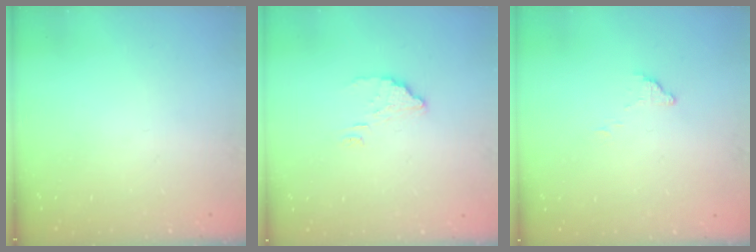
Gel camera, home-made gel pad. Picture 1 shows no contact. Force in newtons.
{"total": 3.1, "press": 3.1, "slide": 0.4}
{"total": 3.5, "press": 3.5, "slide": 0.1}